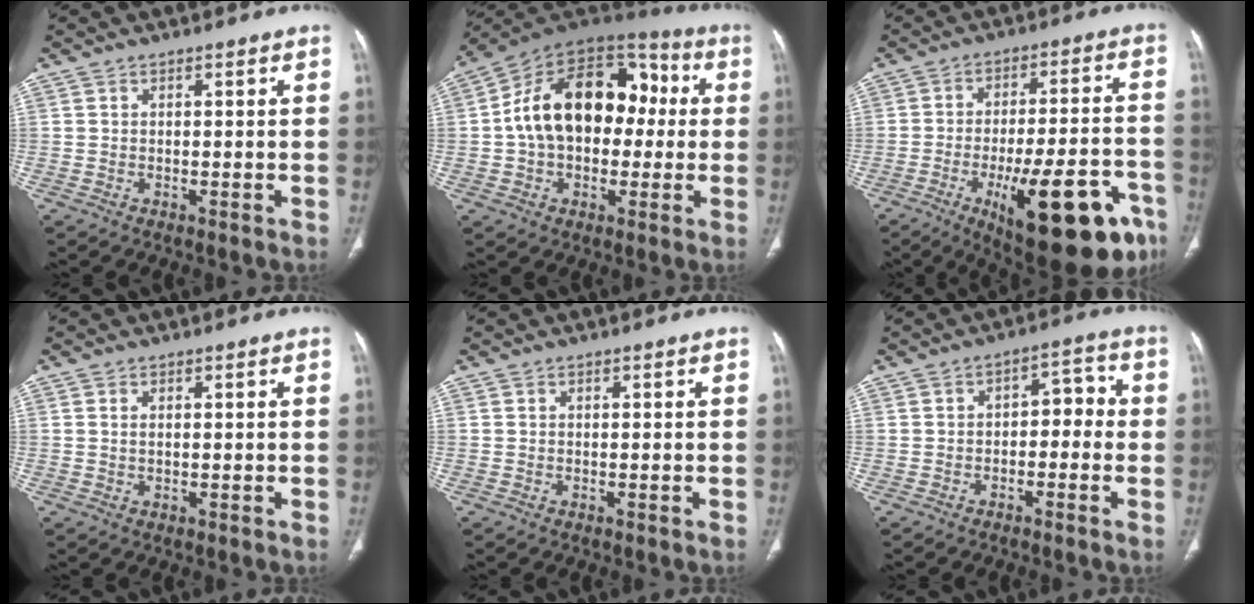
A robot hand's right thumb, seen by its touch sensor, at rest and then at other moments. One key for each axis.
{"total": 22.2, "fx": 1.2, "fy": 14.9, "fz": 16.3, "tx": -0.241, "ty": 0.048, "tz": 0.014}
{"total": 24.7, "fx": -11.4, "fy": 8.5, "fz": 20.1, "tx": -0.233, "ty": 0.048, "tz": -0.152}
{"total": 0.8, "fx": 0.3, "fy": 0.4, "fz": 0.7, "tx": -0.017, "ty": 0.004, "tz": 0.009}
{"total": 0.0}
{"total": 5.6, "fx": -1.0, "fy": 3.4, "fz": 4.3, "tx": -0.036, "ty": 0.034, "tz": -0.022}